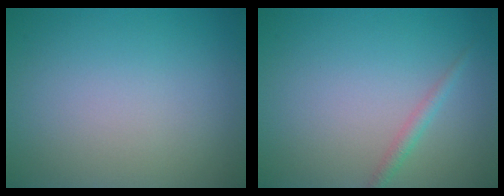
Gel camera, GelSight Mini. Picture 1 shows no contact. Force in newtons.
{"total": 1.2, "press": 1.2, "slide": 0.1}